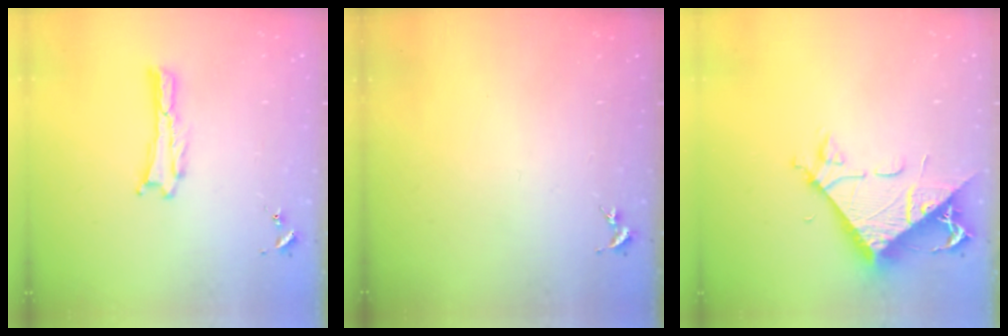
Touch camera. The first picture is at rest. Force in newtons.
{"total": 0.0}
{"total": 8.2, "press": 8.2, "slide": 0.7}